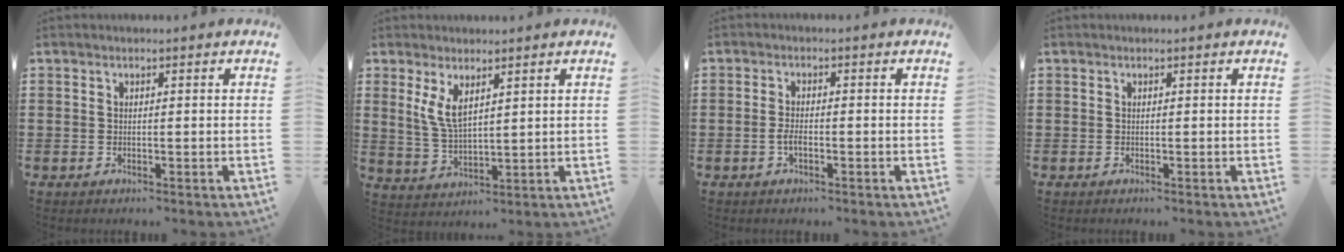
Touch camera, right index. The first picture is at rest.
{"total": 5.1, "force": [2.3, 2.1, 4.1], "torque": [-0.101, -0.003, 0.037]}
{"total": 2.1, "force": [-0.8, 0.6, 1.8], "torque": [-0.040, -0.003, -0.018]}
{"total": 0.0}